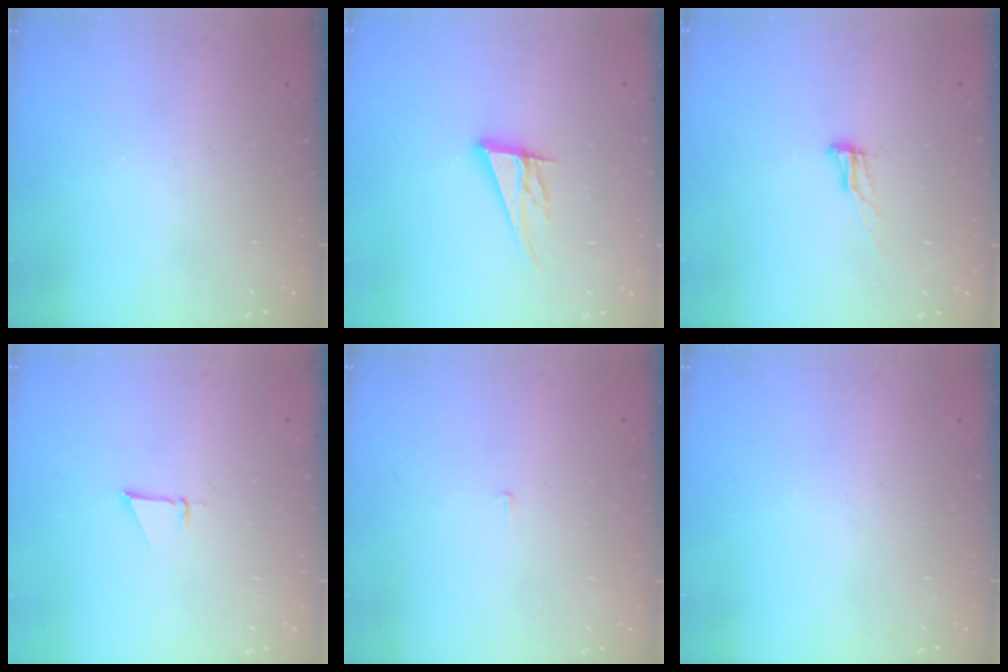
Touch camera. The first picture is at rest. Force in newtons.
{"total": 11.5, "press": 11.4, "slide": 1.9}
{"total": 6.2, "press": 6.1, "slide": 0.7}
{"total": 2.5, "press": 2.5, "slide": 0.1}
{"total": 2.2, "press": 2.2, "slide": 0.1}
{"total": 0.0}